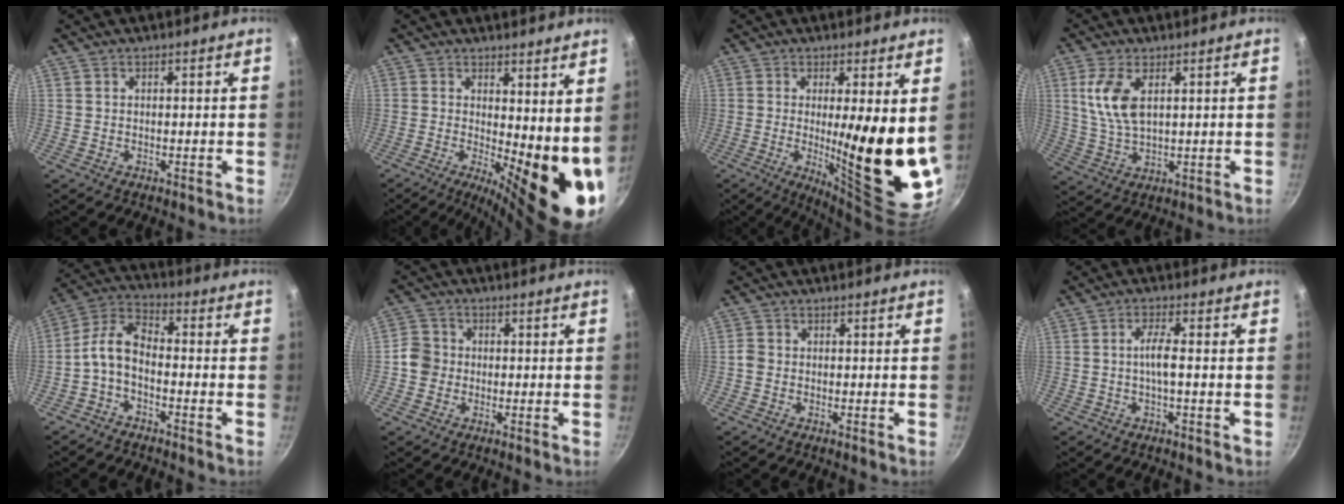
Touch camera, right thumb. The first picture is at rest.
{"total": 13.6, "force": [1.0, 5.1, 12.6], "torque": [-0.140, -0.027, 0.023]}
{"total": 16.7, "force": [0.8, 3.3, 16.4], "torque": [-0.215, -0.050, 0.020]}
{"total": 8.4, "force": [2.6, 4.1, 6.9], "torque": [-0.137, -0.011, 0.056]}
{"total": 8.0, "force": [-2.7, 4.4, 6.2], "torque": [-0.127, 0.046, -0.067]}
{"total": 4.8, "force": [-0.7, 4.4, 1.6], "torque": [-0.008, 0.014, -0.025]}
{"total": 1.7, "force": [-0.6, 1.4, 0.7], "torque": [-0.013, 0.006, -0.015]}
{"total": 3.7, "force": [-0.4, 0.4, 3.7], "torque": [-0.081, 0.009, -0.012]}